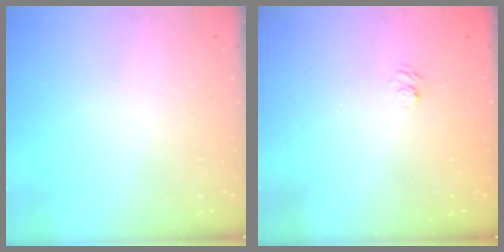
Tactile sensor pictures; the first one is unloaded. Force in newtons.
{"total": 2.3, "press": 1.8, "slide": 1.3}